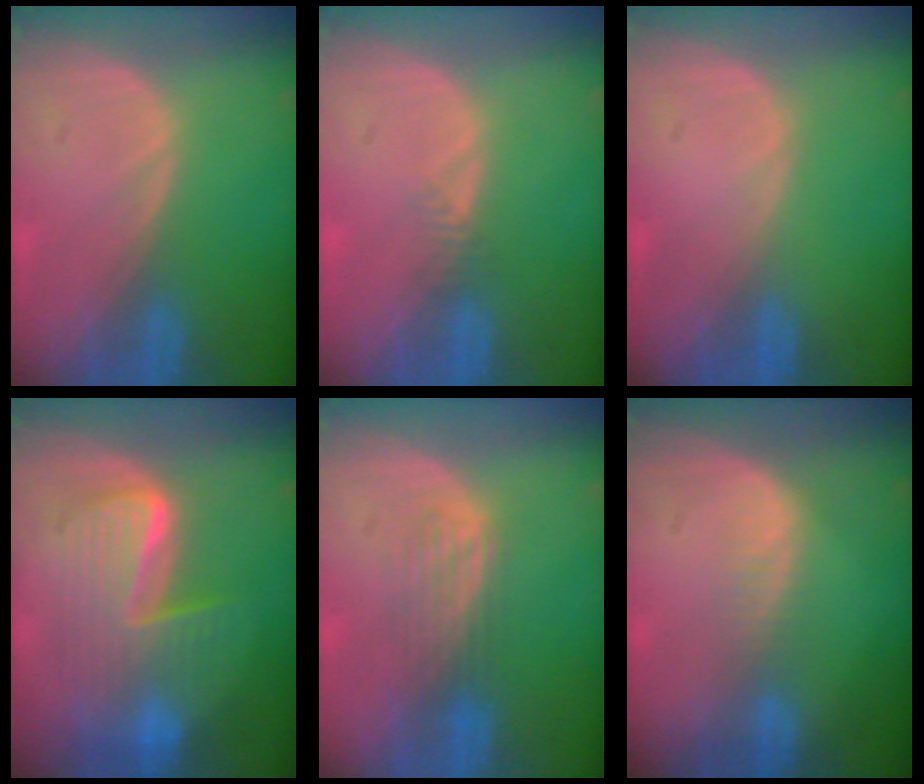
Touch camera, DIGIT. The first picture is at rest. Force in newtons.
{"total": 1.2, "press": 1.0, "slide": 0.6}
{"total": 0.0}
{"total": 9.3, "press": 9.2, "slide": 0.7}
{"total": 3.5, "press": 3.2, "slide": 1.5}
{"total": 2.0, "press": 2.0, "slide": 0.1}